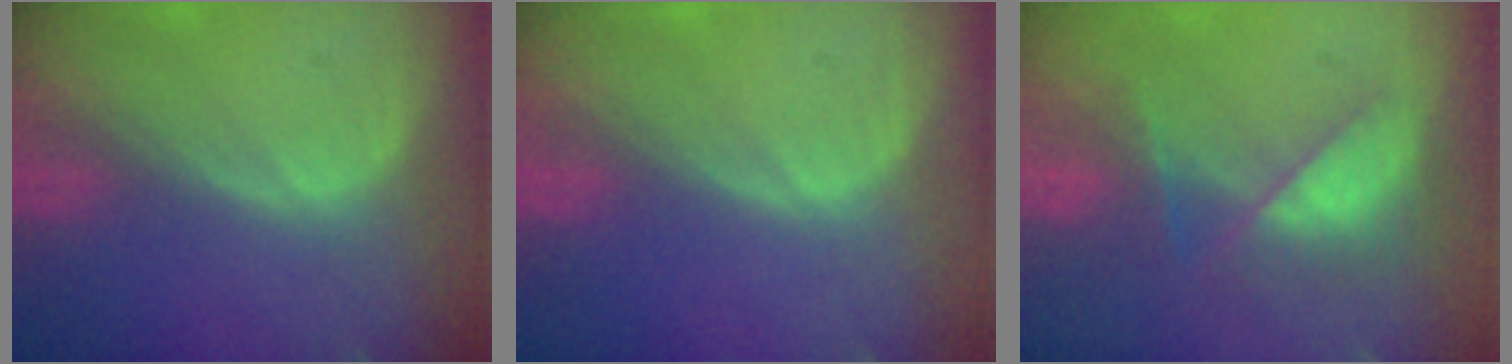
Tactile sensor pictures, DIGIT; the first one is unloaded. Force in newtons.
{"total": 0.0}
{"total": 8.1, "press": 7.1, "slide": 4.0}